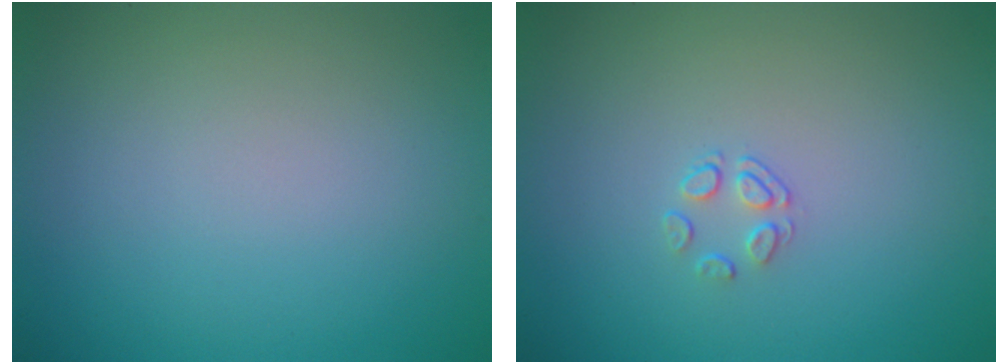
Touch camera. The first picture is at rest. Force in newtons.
{"total": 1.4, "press": 0.6, "slide": 1.2}